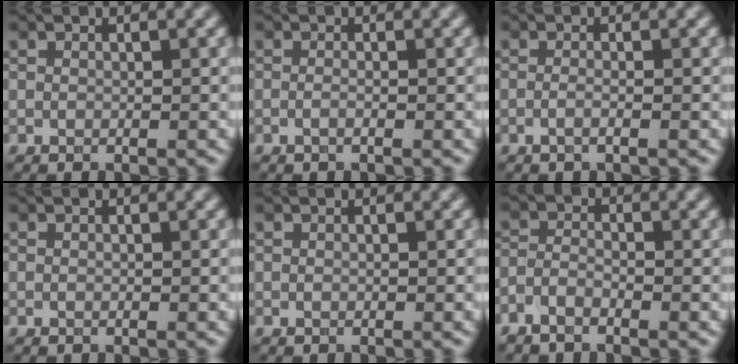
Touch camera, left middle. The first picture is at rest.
{"total": 0.8, "force": [-0.2, 0.3, 0.8], "torque": [-0.013, -0.007, -0.011]}
{"total": 1.2, "force": [-0.3, 0.3, 1.1], "torque": [-0.016, -0.005, -0.013]}
{"total": 0.0}
{"total": 0.0}
{"total": 1.7, "force": [-1.4, 0.6, 0.8], "torque": [-0.020, 0.001, -0.036]}